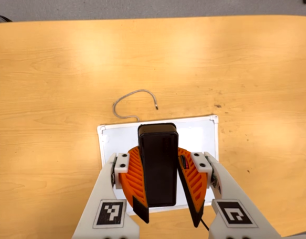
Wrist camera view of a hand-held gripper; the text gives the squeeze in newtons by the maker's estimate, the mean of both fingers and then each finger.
{"total": 10.0, "left": 10.0, "right": 9.9}